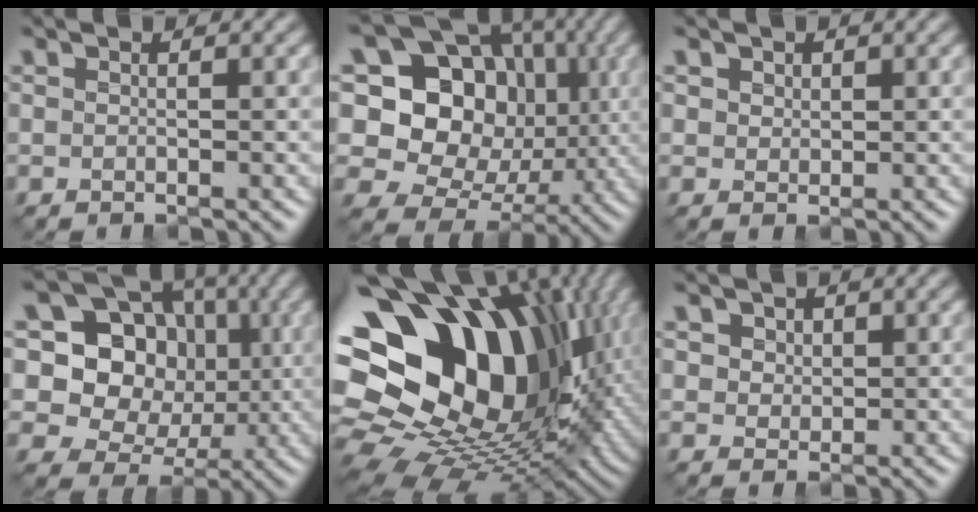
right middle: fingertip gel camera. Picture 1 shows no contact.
{"total": 17.3, "force": [3.3, 14.0, 9.7], "torque": [-0.194, 0.046, 0.060]}
{"total": 2.0, "force": [1.0, 1.5, 0.8], "torque": [-0.026, -0.002, 0.019]}
{"total": 14.0, "force": [2.1, 11.6, 7.6], "torque": [-0.155, 0.044, 0.018]}
{"total": 21.0, "force": [3.3, 14.8, 14.4], "torque": [-0.275, -0.014, 0.077]}
{"total": 3.6, "force": [1.7, 2.8, 1.5], "torque": [-0.043, -0.002, 0.027]}